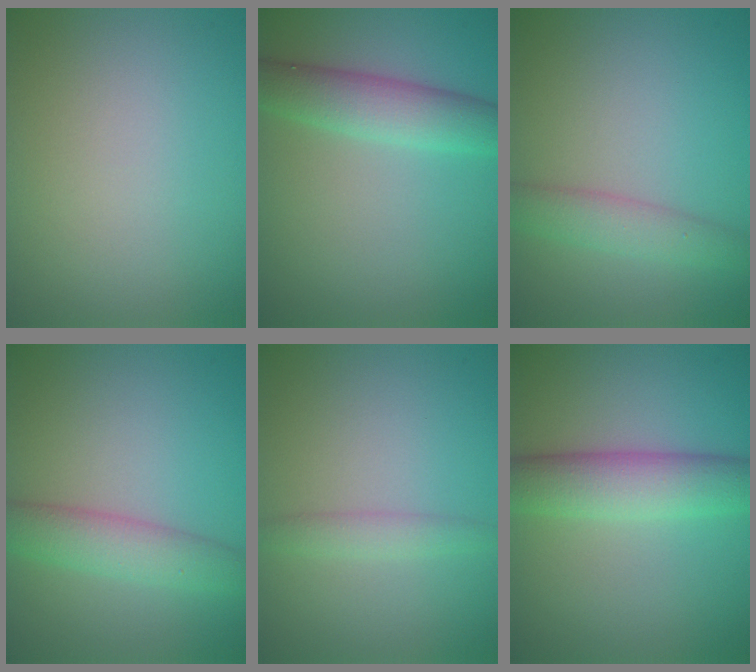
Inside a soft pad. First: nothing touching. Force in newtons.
{"total": 4.5, "press": 4.5, "slide": 0.0}
{"total": 2.7, "press": 2.7, "slide": 0.1}
{"total": 3.9, "press": 3.9, "slide": 0.1}
{"total": 1.5, "press": 1.5, "slide": 0.2}
{"total": 5.3, "press": 5.3, "slide": 0.2}